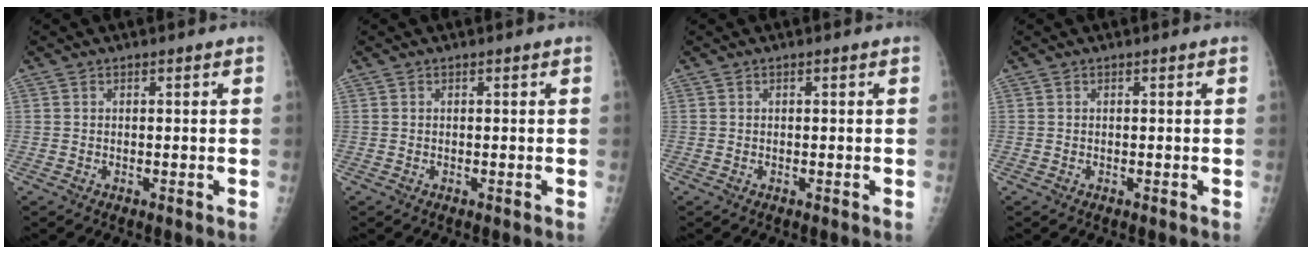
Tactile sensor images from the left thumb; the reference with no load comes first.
{"total": 0.0}
{"total": 0.0}
{"total": 0.0}